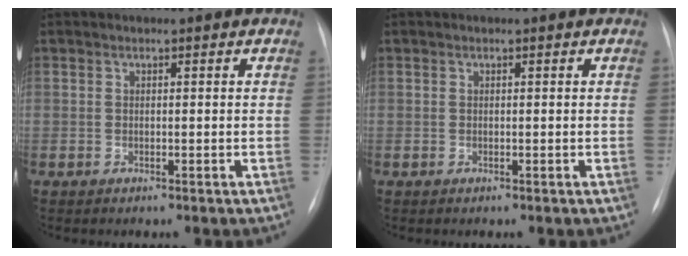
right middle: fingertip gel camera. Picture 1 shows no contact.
{"total": 0.0}